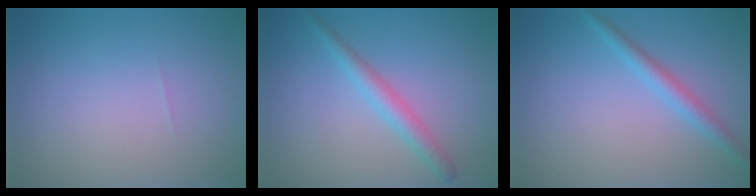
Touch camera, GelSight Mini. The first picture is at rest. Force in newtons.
{"total": 2.4, "press": 2.4, "slide": 0.1}
{"total": 2.0, "press": 2.0, "slide": 0.1}